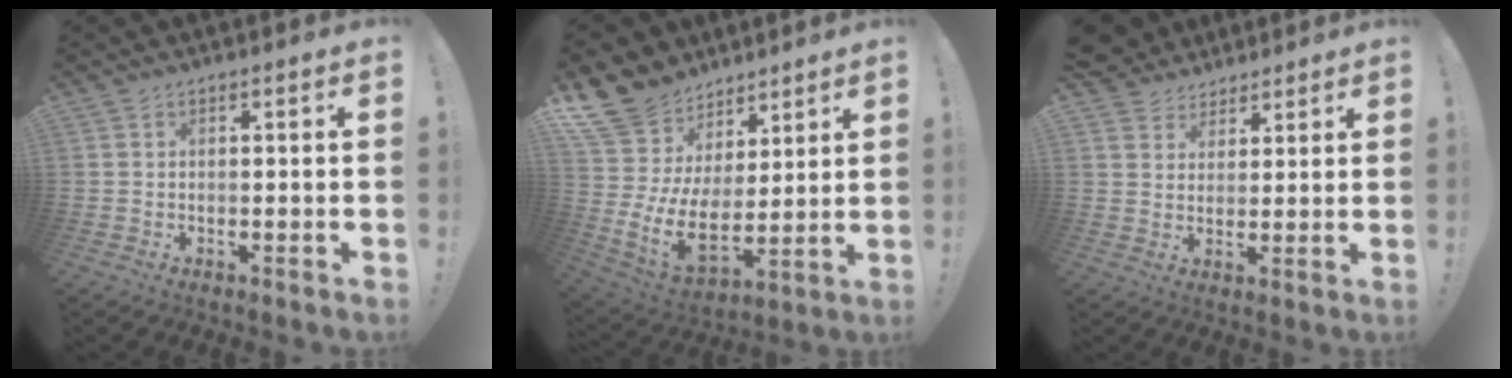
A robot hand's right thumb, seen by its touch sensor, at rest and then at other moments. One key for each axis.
{"total": 15.2, "fx": 5.0, "fy": 11.2, "fz": 8.9, "tx": -0.187, "ty": -0.063, "tz": 0.107}
{"total": 5.8, "fx": 4.1, "fy": 4.1, "fz": 0.2, "tx": -0.005, "ty": -0.034, "tz": 0.081}